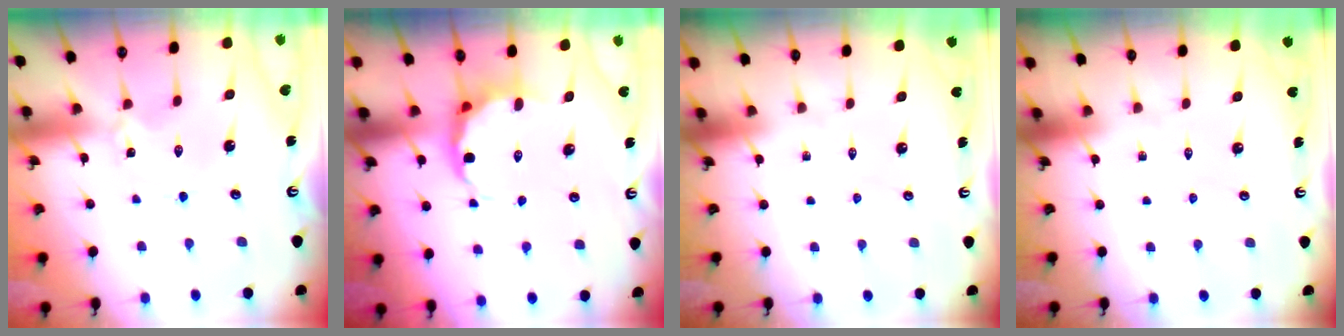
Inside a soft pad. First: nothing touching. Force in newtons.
{"total": 7.0, "press": 6.8, "slide": 1.7}
{"total": 0.0}
{"total": 0.0}